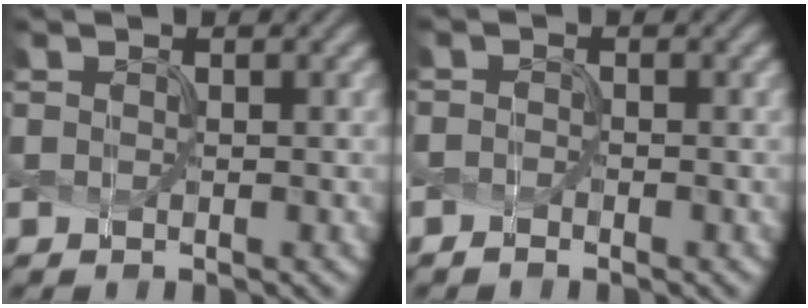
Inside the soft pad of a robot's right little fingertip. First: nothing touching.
{"total": 0.6, "force": [-0.6, 0.0, -0.2], "torque": [-0.001, -0.001, -0.005]}